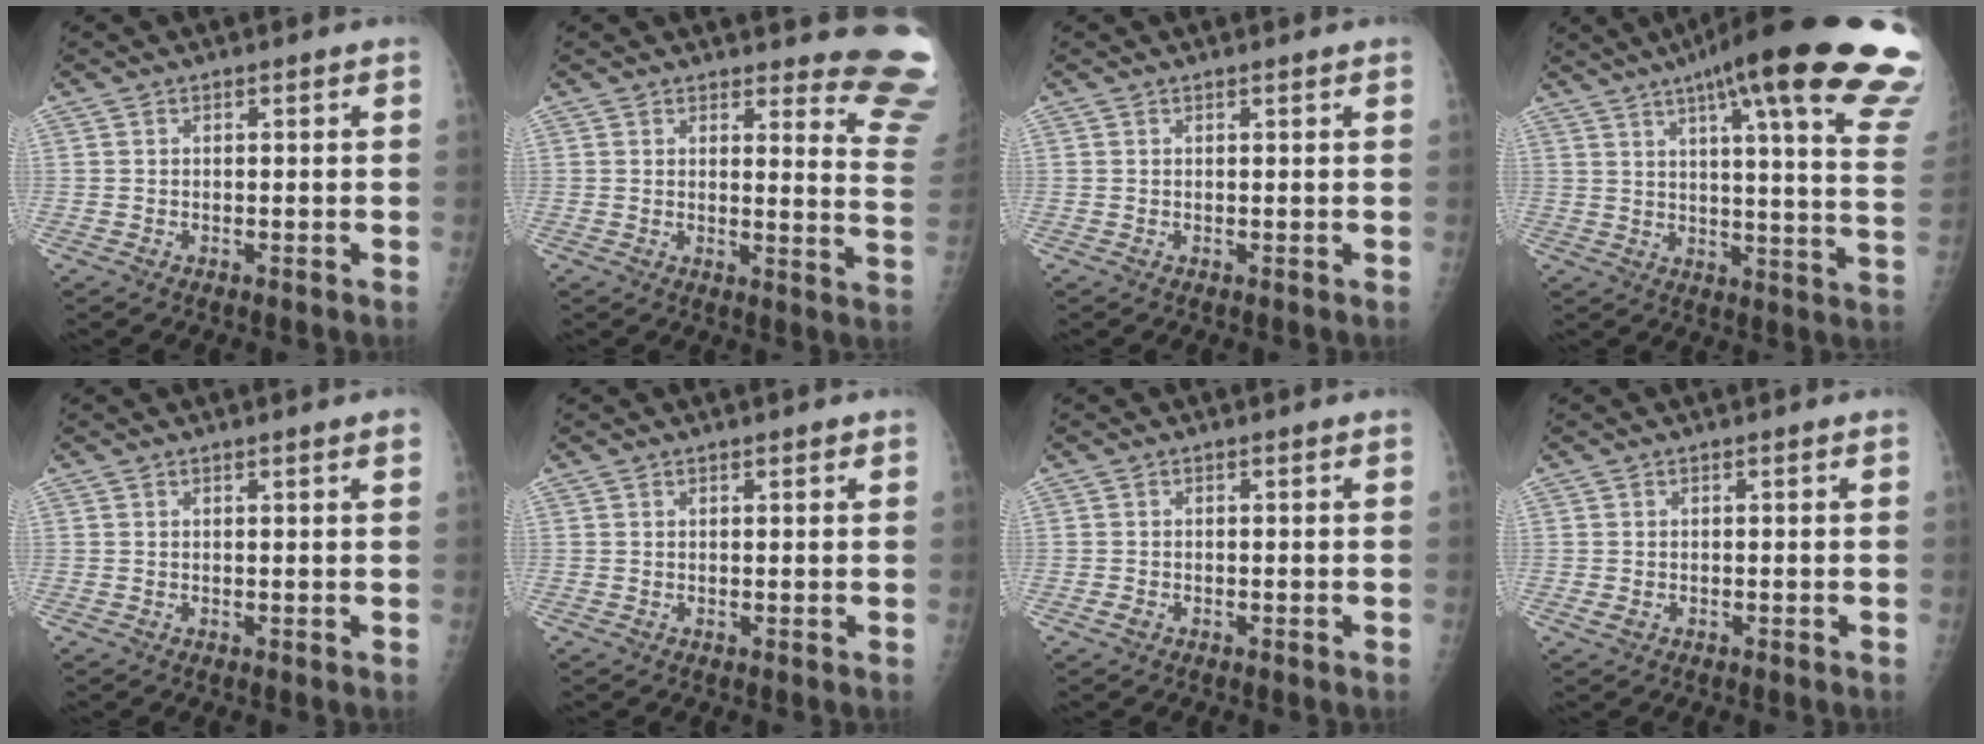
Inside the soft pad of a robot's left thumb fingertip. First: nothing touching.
{"total": 12.8, "force": [12.1, 1.8, 3.6], "torque": [-0.008, -0.139, 0.109]}
{"total": 0.7, "force": [0.6, -0.1, 0.4], "torque": [-0.008, 0.001, 0.012]}
{"total": 30.5, "force": [20.5, 4.0, 22.2], "torque": [-0.239, -0.079, 0.258]}
{"total": 1.8, "force": [1.3, -0.1, 1.3], "torque": [-0.016, -0.001, 0.018]}
{"total": 1.0, "force": [0.8, 0.3, 0.6], "torque": [-0.007, -0.003, 0.012]}
{"total": 0.8, "force": [-0.2, 0.6, 0.6], "torque": [-0.009, 0.005, -0.001]}
{"total": 1.2, "force": [0.1, 0.7, 1.0], "torque": [-0.017, 0.003, 0.007]}